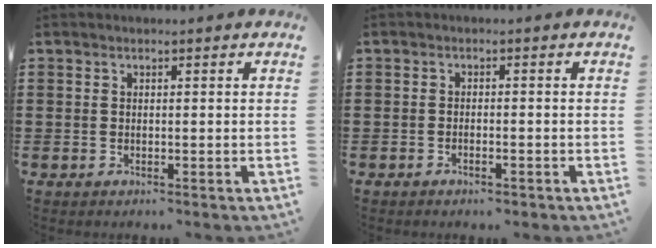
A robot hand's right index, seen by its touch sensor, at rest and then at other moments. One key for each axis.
{"total": 1.1, "fx": -0.9, "fy": 0.1, "fz": 0.6, "tx": -0.015, "ty": -0.005, "tz": -0.015}